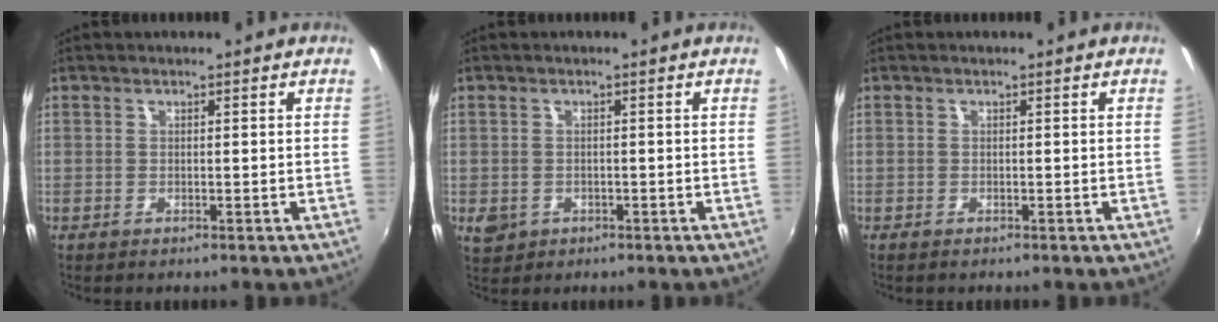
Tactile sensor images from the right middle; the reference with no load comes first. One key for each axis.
{"total": 3.3, "fx": -0.9, "fy": 2.9, "fz": 1.4, "tx": -0.028, "ty": -0.005, "tz": -0.010}
{"total": 0.0}